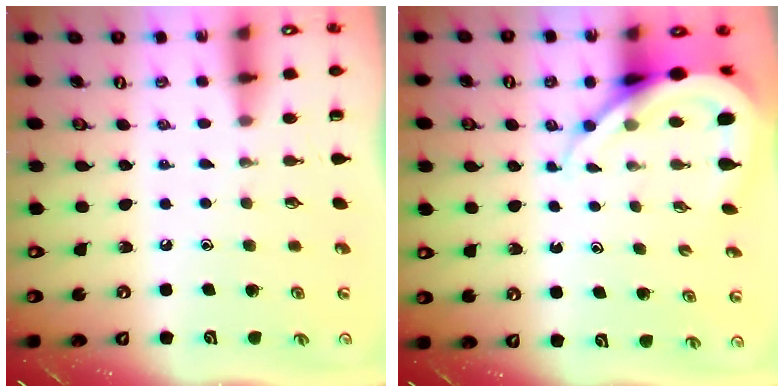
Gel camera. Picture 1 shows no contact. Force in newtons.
{"total": 9.4, "press": 9.4, "slide": 1.1}